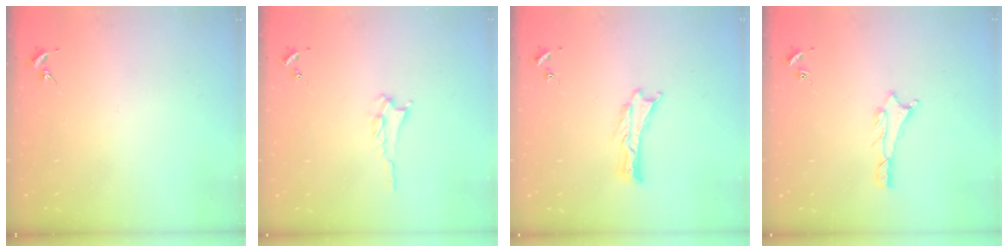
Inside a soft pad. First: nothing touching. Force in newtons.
{"total": 2.2, "press": 2.2, "slide": 0.3}
{"total": 0.0}
{"total": 1.1, "press": 1.0, "slide": 0.1}